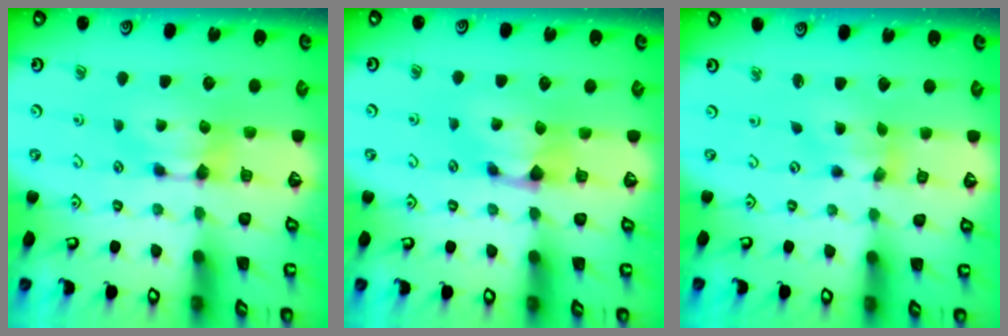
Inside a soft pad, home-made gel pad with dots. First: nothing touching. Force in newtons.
{"total": 0.9, "press": 0.2, "slide": 0.9}
{"total": 2.7, "press": 2.4, "slide": 1.3}